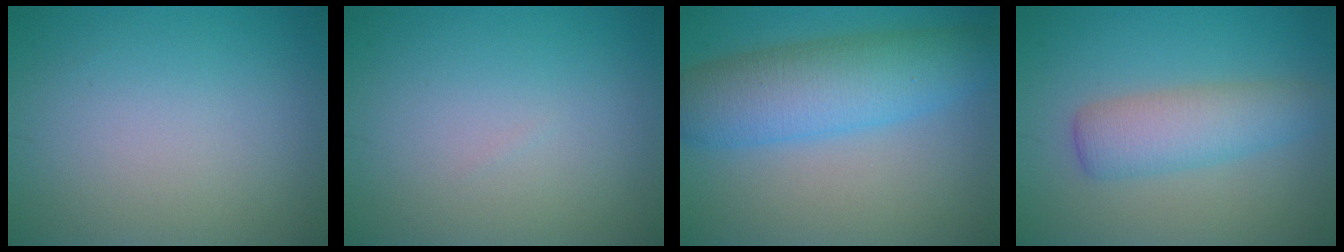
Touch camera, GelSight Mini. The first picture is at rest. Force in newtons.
{"total": 0.0}
{"total": 7.7, "press": 7.7, "slide": 0.3}
{"total": 4.2, "press": 4.2, "slide": 0.1}